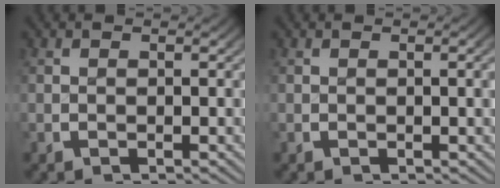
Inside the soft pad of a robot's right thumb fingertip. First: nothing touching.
{"total": 1.0, "force": [0.1, 0.3, 0.9], "torque": [-0.009, 0.000, 0.000]}